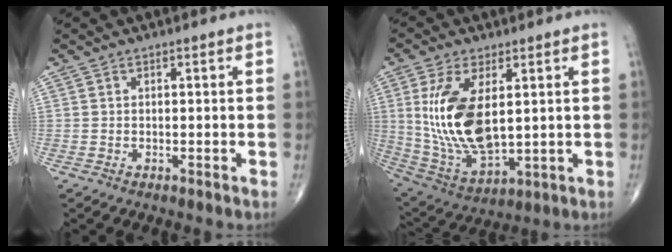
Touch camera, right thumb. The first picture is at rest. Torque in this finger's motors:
{"motor_torque": [-0.72, 1.40, 1.39, 0.71, 0.48]}